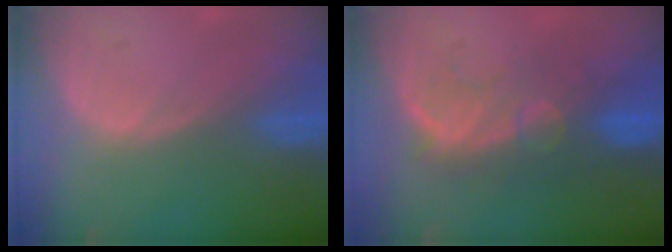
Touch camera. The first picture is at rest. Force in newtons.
{"total": 9.2, "press": 8.3, "slide": 4.0}